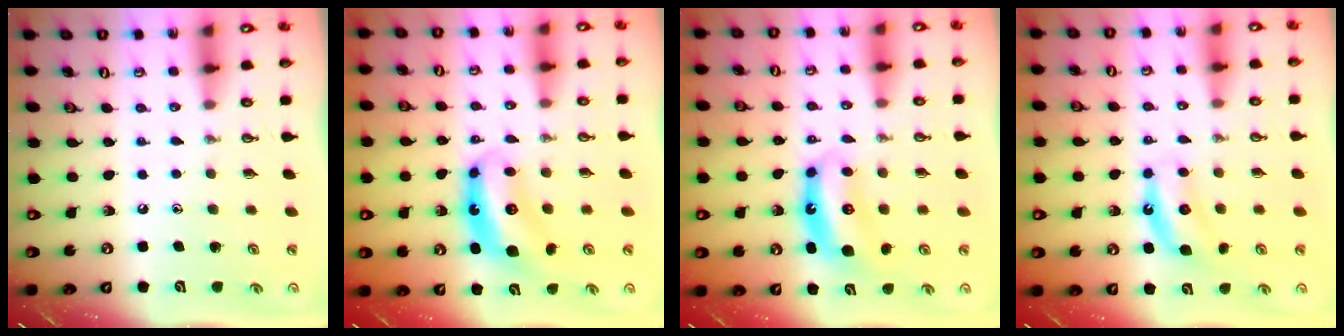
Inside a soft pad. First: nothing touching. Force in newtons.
{"total": 7.5, "press": 7.4, "slide": 0.7}
{"total": 7.1, "press": 7.1, "slide": 0.2}
{"total": 6.5, "press": 6.4, "slide": 1.0}